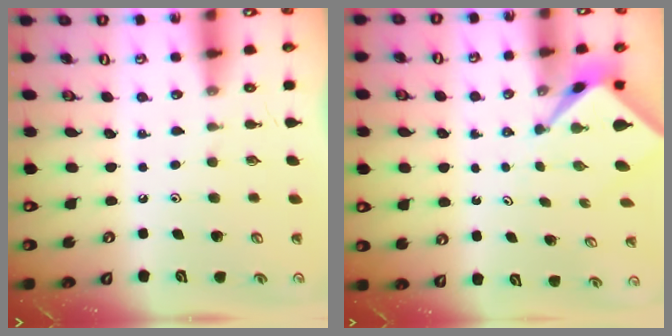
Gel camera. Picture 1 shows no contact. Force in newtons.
{"total": 2.5, "press": 2.5, "slide": 0.2}